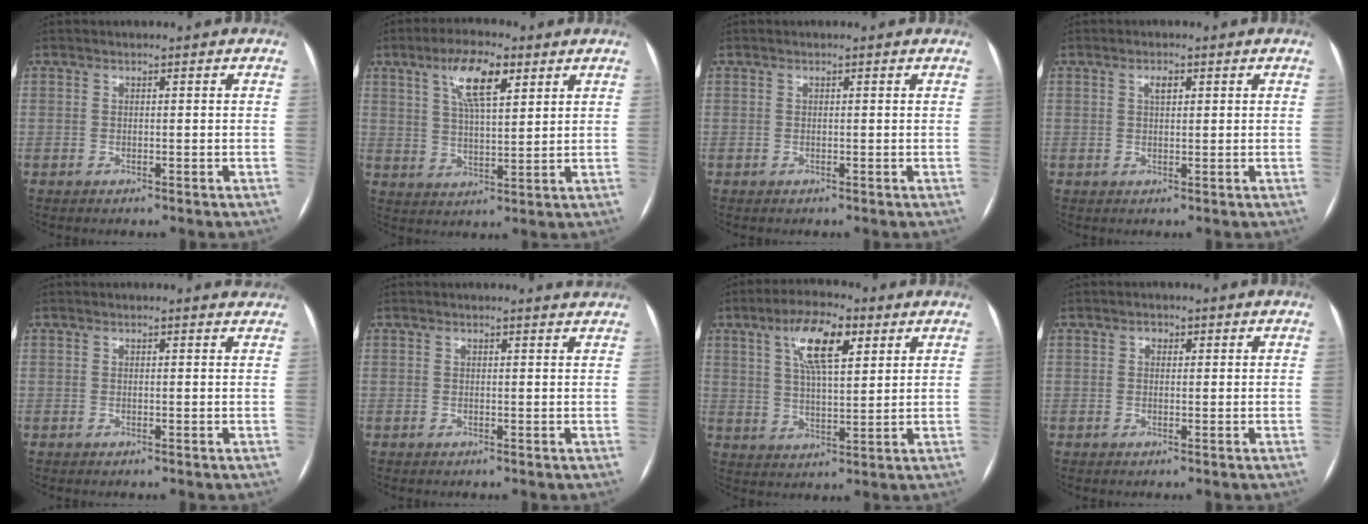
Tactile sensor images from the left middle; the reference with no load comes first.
{"total": 8.9, "force": [4.6, 2.4, 7.2], "torque": [-0.136, 0.012, 0.082]}
{"total": 0.0}
{"total": 1.7, "force": [0.7, 0.7, 1.4], "torque": [-0.026, 0.004, 0.012]}
{"total": 1.4, "force": [1.4, 0.2, -0.1], "torque": [-0.008, -0.009, 0.001]}
{"total": 1.5, "force": [1.5, -0.2, -0.1], "torque": [-0.009, -0.008, 0.009]}
{"total": 10.1, "force": [4.7, 3.0, 8.4], "torque": [-0.155, 0.015, 0.084]}
{"total": 1.2, "force": [0.5, 0.8, 0.6], "torque": [-0.012, 0.006, 0.008]}